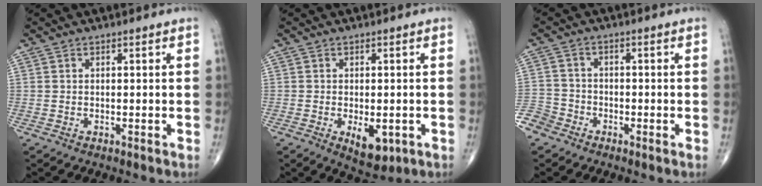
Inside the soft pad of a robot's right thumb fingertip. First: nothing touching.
{"total": 5.9, "force": [-1.8, 3.1, 4.7], "torque": [-0.059, -0.005, -0.016]}
{"total": 5.3, "force": [-3.6, 3.8, 0.9], "torque": [-0.007, 0.015, -0.080]}